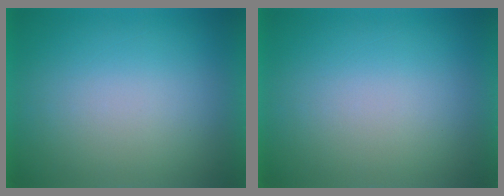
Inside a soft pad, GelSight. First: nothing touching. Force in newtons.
{"total": 0.0}